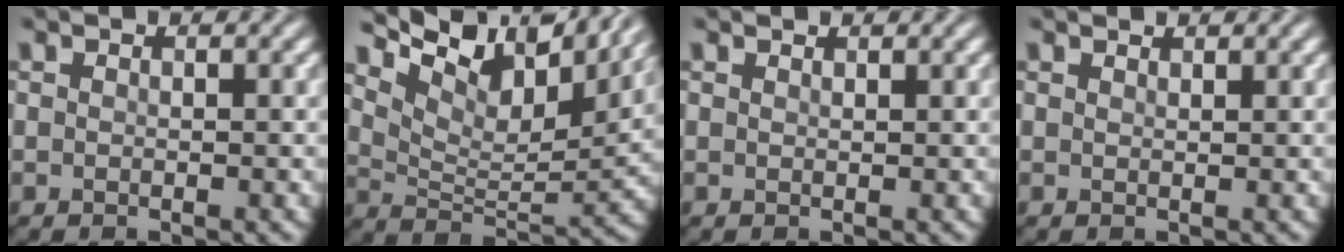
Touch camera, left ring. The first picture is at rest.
{"total": 11.0, "force": [8.1, 4.0, 6.3], "torque": [-0.121, 0.014, 0.137]}
{"total": 0.7, "force": [0.7, 0.1, 0.1], "torque": [-0.003, -0.002, 0.010]}
{"total": 1.0, "force": [1.0, 0.1, 0.2], "torque": [-0.005, -0.002, 0.013]}